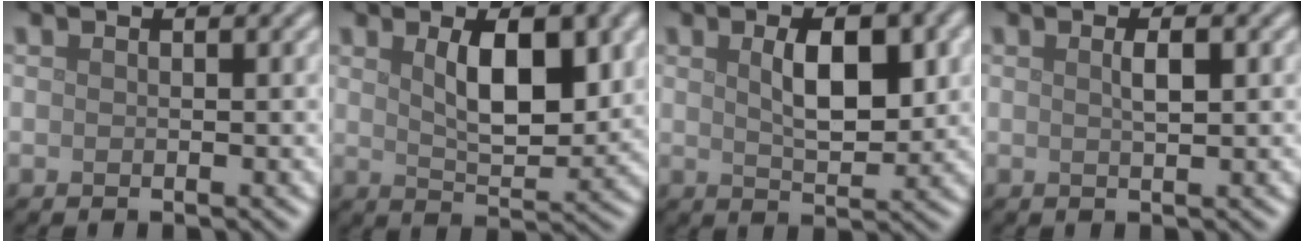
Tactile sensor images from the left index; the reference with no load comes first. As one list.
[{"total": 6.2, "force": [1.9, 2.6, 5.4], "torque": [-0.089, -0.003, 0.036]}, {"total": 5.0, "force": [1.2, 2.1, 4.3], "torque": [-0.076, 0.001, 0.024]}, {"total": 1.4, "force": [0.4, 0.3, 1.3], "torque": [-0.024, 0.003, 0.005]}]